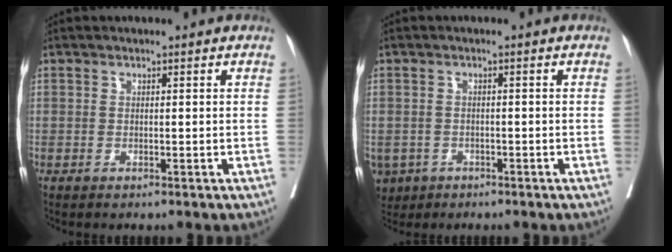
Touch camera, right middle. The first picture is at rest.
{"total": 5.1, "force": [-2.9, 4.0, 1.2], "torque": [-0.024, 0.002, -0.045]}